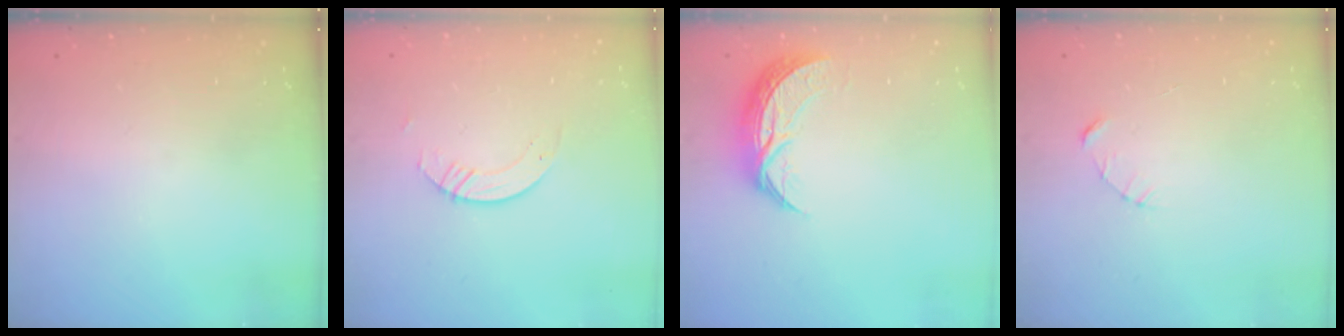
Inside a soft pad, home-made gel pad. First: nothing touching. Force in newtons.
{"total": 2.2, "press": 2.2, "slide": 0.2}
{"total": 10.1, "press": 10.1, "slide": 0.3}
{"total": 2.3, "press": 2.3, "slide": 0.3}